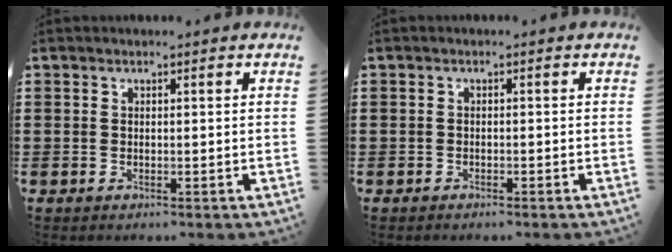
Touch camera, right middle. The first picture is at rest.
{"total": 0.7, "force": [-0.6, 0.2, 0.1], "torque": [-0.003, 0.000, -0.014]}